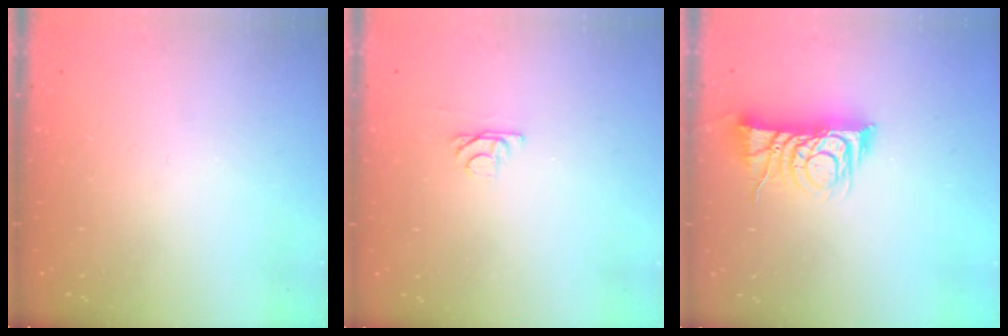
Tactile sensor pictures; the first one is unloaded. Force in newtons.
{"total": 3.8, "press": 3.8, "slide": 0.4}
{"total": 9.7, "press": 9.7, "slide": 0.6}